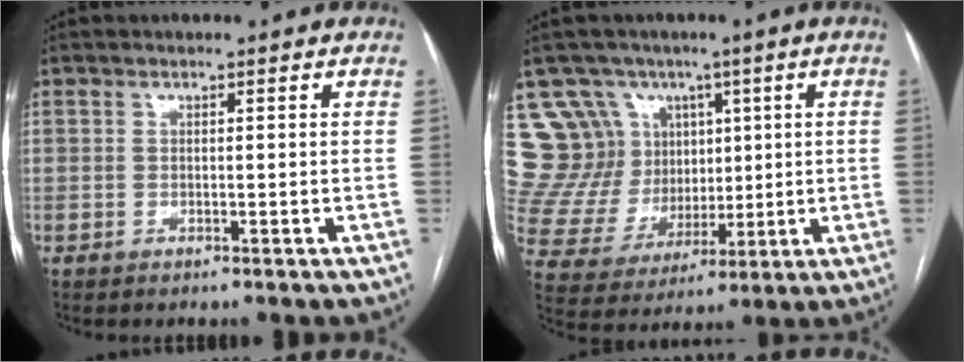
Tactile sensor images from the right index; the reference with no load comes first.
{"total": 14.2, "force": [6.6, 12.1, 3.6], "torque": [-0.090, 0.058, 0.146]}